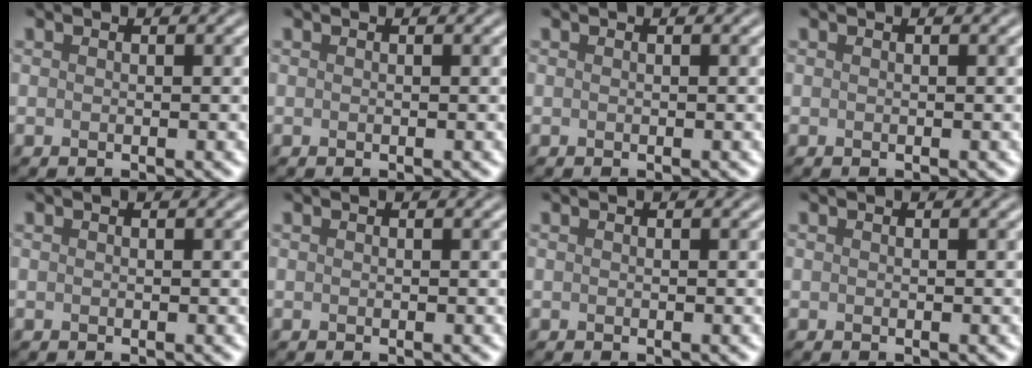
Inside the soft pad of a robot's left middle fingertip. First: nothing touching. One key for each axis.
{"total": 0.0}
{"total": 0.0}
{"total": 0.0}
{"total": 0.0}
{"total": 0.0}
{"total": 0.0}
{"total": 0.0}